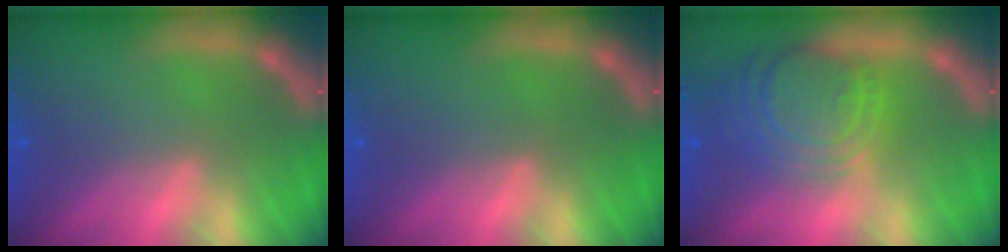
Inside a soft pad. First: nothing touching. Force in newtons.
{"total": 0.0}
{"total": 8.5}